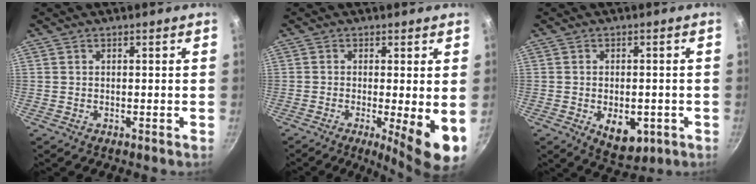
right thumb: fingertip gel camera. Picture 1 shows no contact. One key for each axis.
{"total": 9.3, "fx": -1.7, "fy": 1.6, "fz": 9.0, "tx": -0.120, "ty": -0.012, "tz": -0.020}
{"total": 8.0, "fx": -2.4, "fy": 4.8, "fz": 5.9, "tx": -0.061, "ty": -0.001, "tz": -0.020}